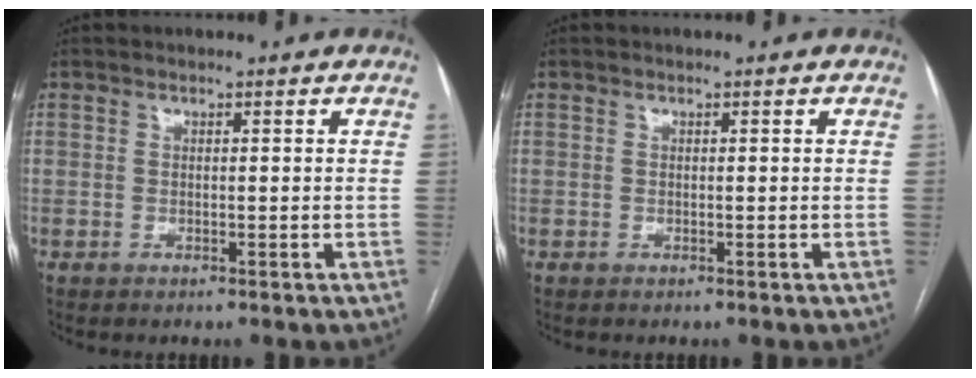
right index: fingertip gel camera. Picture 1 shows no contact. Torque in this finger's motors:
{"motor_torque": [0.02, 0.01, 0.01, 0.00]}